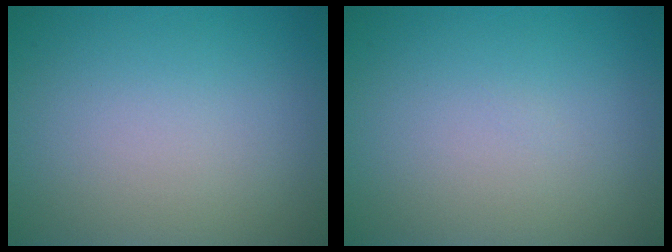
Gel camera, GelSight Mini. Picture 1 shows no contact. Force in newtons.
{"total": 0.0}